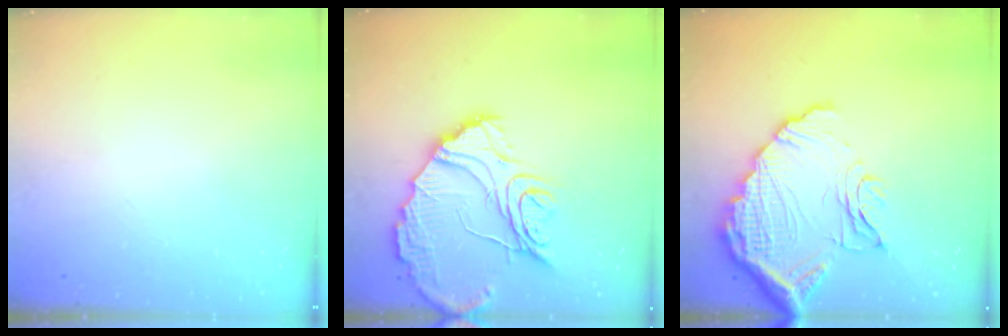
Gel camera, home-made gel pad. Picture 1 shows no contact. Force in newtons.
{"total": 16.0, "press": 15.9, "slide": 1.4}
{"total": 15.5, "press": 15.4, "slide": 1.2}